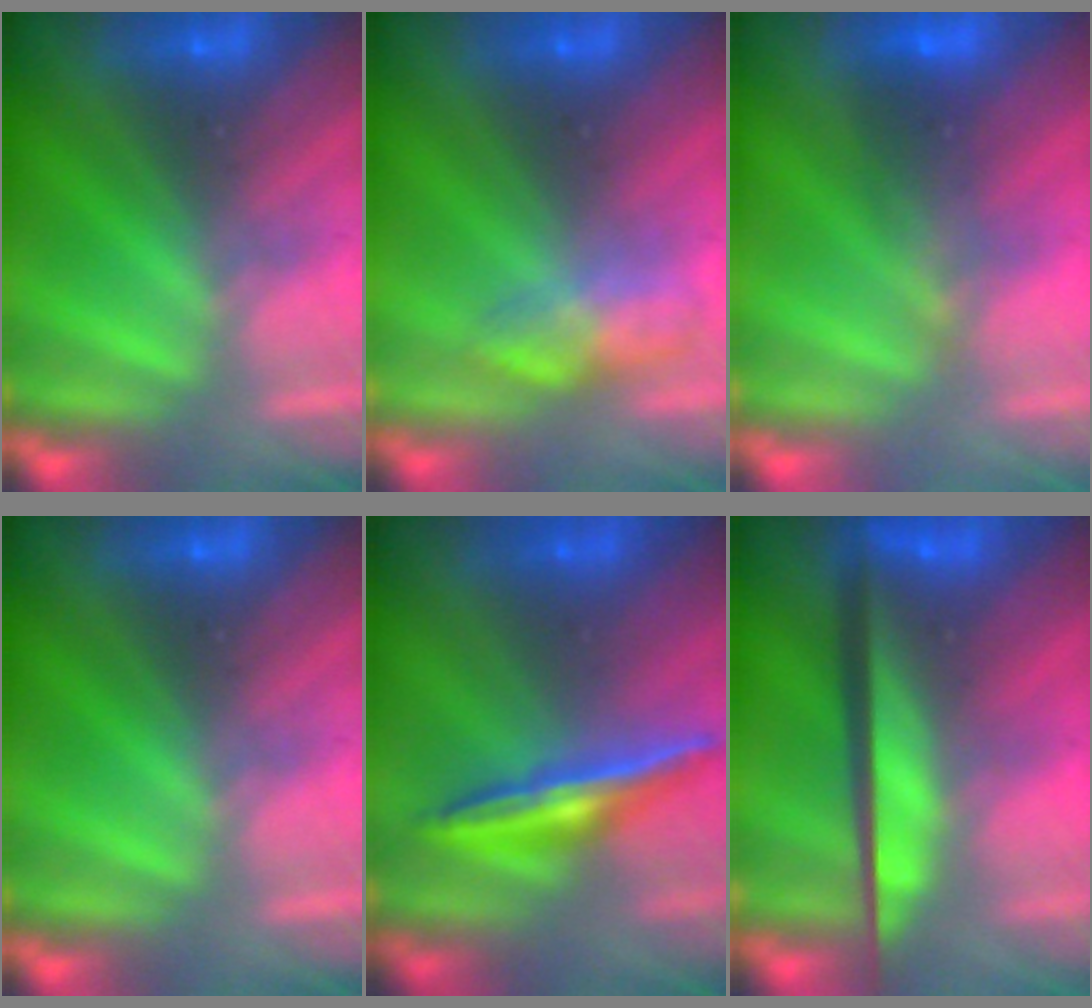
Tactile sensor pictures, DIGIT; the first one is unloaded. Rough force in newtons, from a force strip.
{"total": 2.8}
{"total": 1.8}
{"total": 0.0}
{"total": 1.6}
{"total": 10.3}